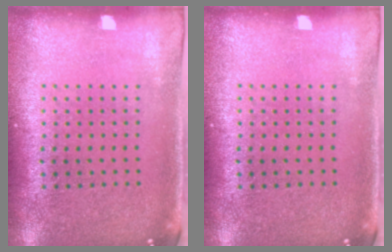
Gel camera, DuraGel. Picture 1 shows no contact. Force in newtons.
{"total": 0.0}